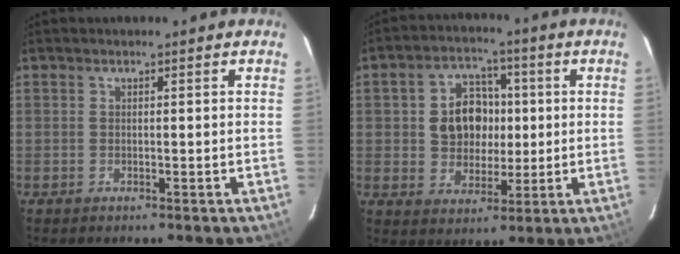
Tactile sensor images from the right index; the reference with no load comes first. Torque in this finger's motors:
{"motor_torque": [0.30, -0.01, 0.53, 0.05]}